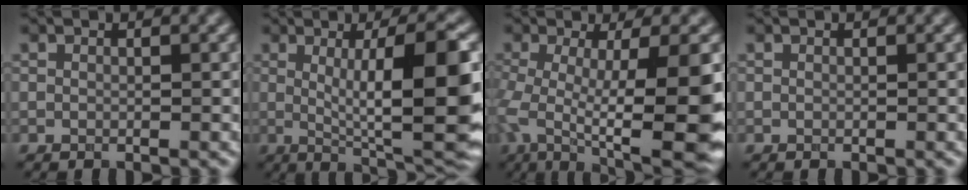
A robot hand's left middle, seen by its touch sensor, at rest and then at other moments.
{"total": 11.3, "force": [0.8, 2.7, 10.9], "torque": [-0.143, -0.006, 0.019]}
{"total": 12.8, "force": [-2.9, 3.7, 12.0], "torque": [-0.203, -0.022, -0.043]}
{"total": 0.0}